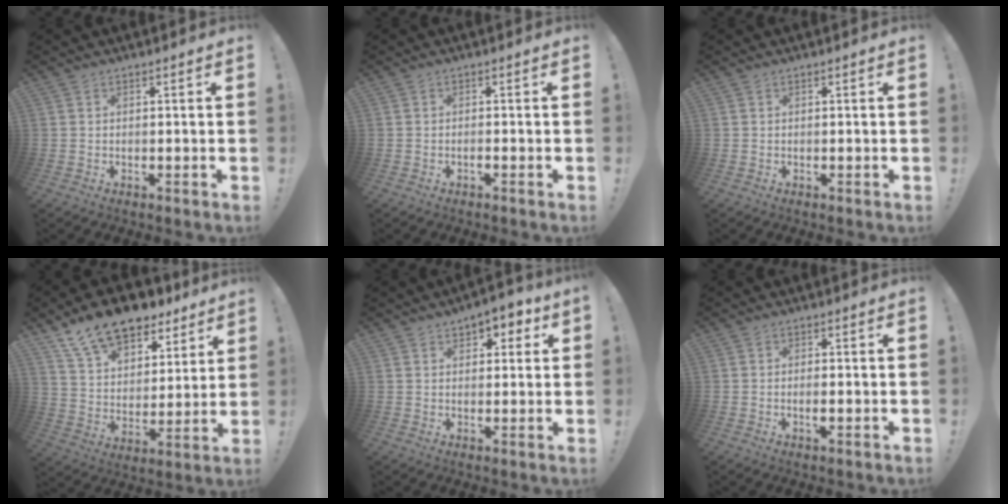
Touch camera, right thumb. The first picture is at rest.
{"total": 1.2, "force": [-1.0, 0.0, 0.7], "torque": [-0.020, 0.001, -0.017]}
{"total": 0.0}
{"total": 15.9, "force": [12.1, 8.1, 6.2], "torque": [-0.118, -0.081, 0.225]}
{"total": 4.1, "force": [1.9, 2.7, 2.4], "torque": [-0.014, -0.011, 0.028]}
{"total": 2.1, "force": [-0.8, 0.6, 1.9], "torque": [-0.031, 0.003, -0.013]}